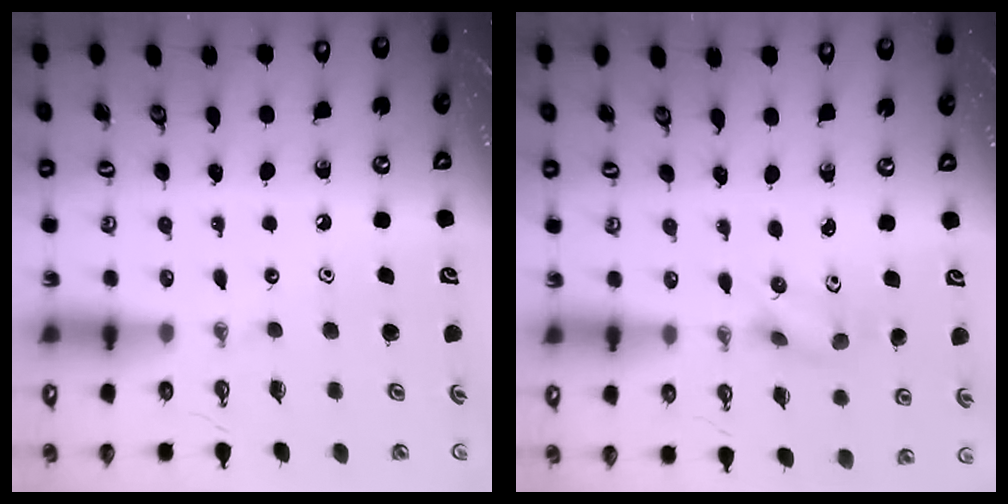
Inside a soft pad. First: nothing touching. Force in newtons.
{"total": 2.8, "press": 2.6, "slide": 1.1}